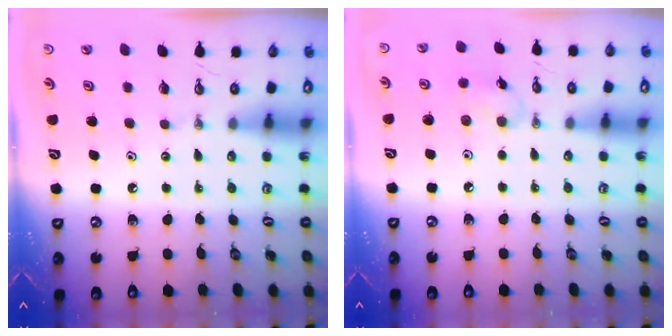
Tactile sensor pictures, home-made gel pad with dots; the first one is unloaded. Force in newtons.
{"total": 5.6, "press": 5.5, "slide": 0.7}